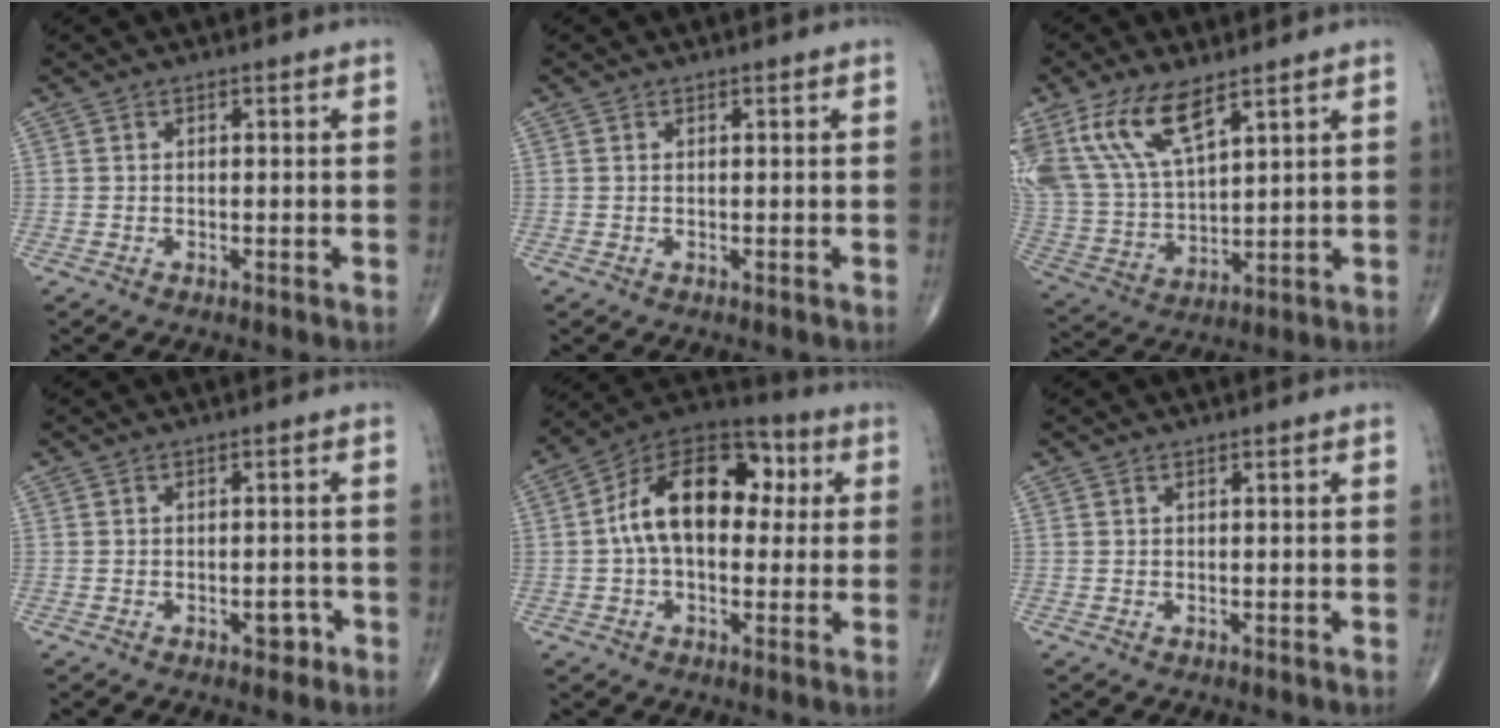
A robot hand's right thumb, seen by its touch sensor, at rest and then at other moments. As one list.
[{"total": 0.0}, {"total": 16.1, "force": [9.2, 6.8, 11.4], "torque": [-0.233, -0.029, 0.192]}, {"total": 2.5, "force": [-1.3, 1.3, 1.6], "torque": [-0.009, 0.008, -0.017]}, {"total": 17.2, "force": [2.2, 10.5, 13.4], "torque": [-0.190, 0.039, 0.023]}, {"total": 0.0}]